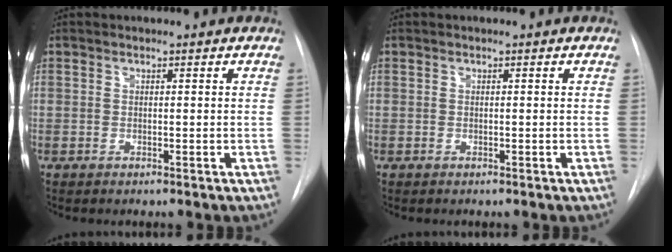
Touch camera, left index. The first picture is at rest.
{"total": 0.0}